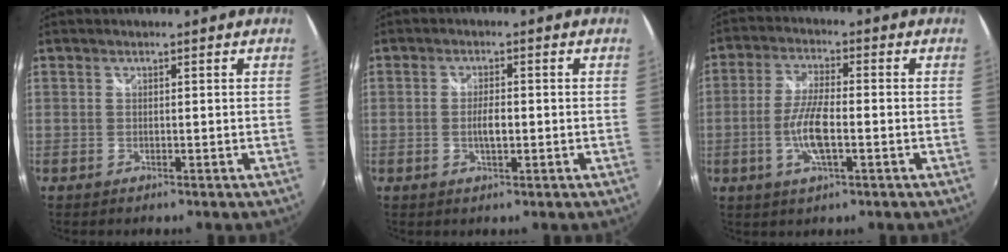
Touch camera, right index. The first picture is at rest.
{"total": 1.6, "force": [-0.3, 0.6, 1.4], "torque": [-0.027, 0.000, -0.006]}
{"total": 8.0, "force": [-2.2, 2.1, 7.4], "torque": [-0.152, -0.002, -0.043]}